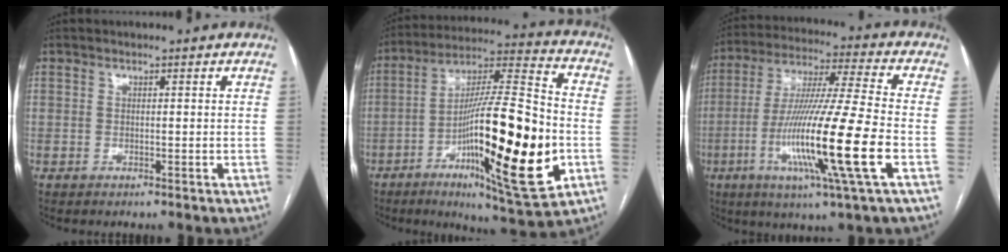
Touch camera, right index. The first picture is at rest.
{"total": 24.1, "force": [-6.4, 2.9, 23.1], "torque": [-0.374, -0.013, -0.099]}
{"total": 19.3, "force": [-5.7, -0.9, 18.4], "torque": [-0.364, -0.029, -0.111]}